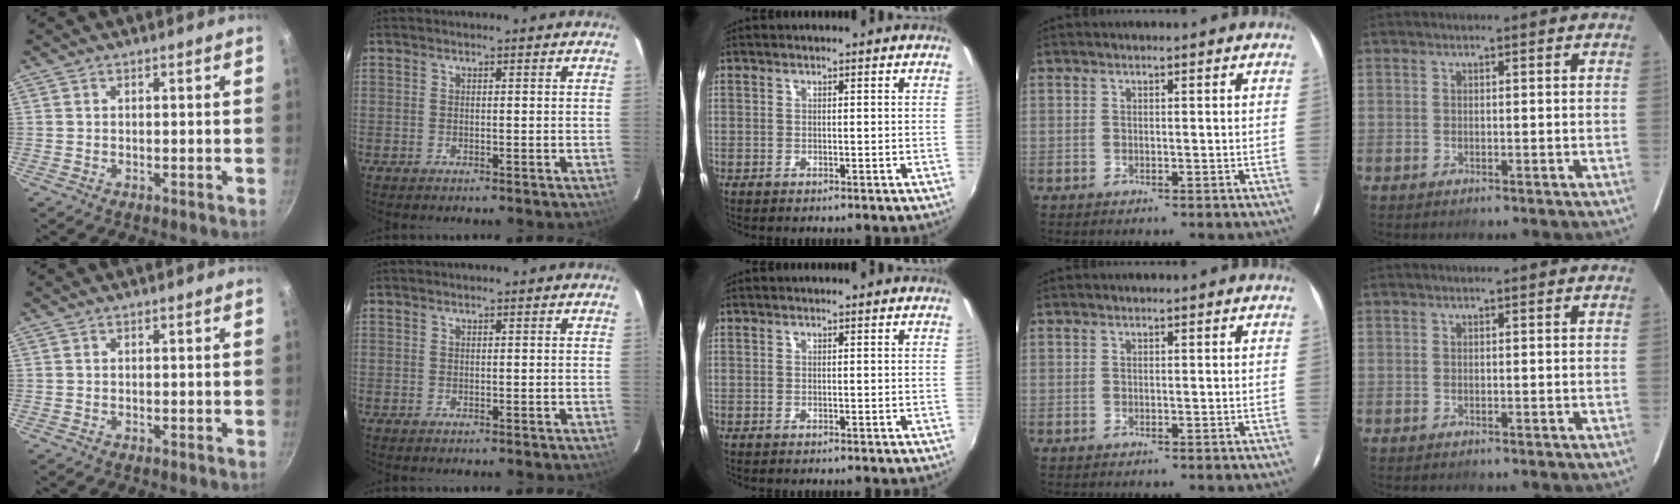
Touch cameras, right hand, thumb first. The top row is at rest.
{}